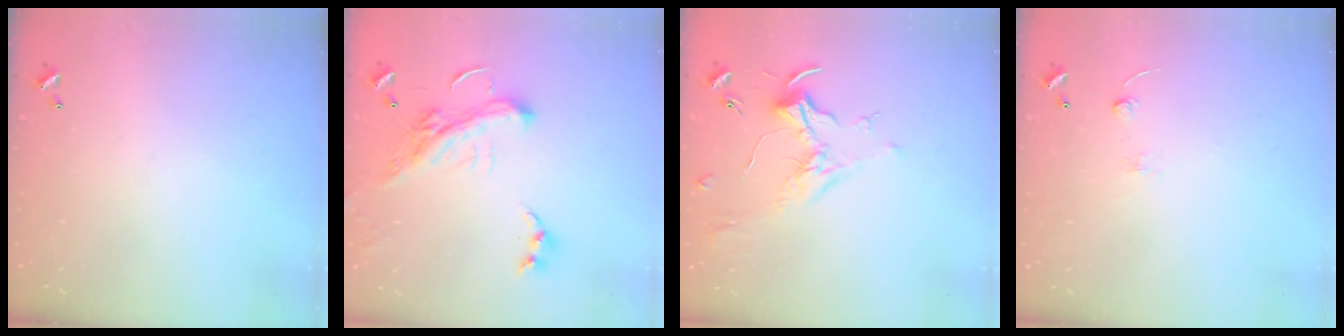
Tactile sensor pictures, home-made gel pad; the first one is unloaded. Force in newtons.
{"total": 5.4, "press": 5.2, "slide": 1.4}
{"total": 1.7, "press": 1.5, "slide": 0.8}
{"total": 2.5, "press": 2.4, "slide": 0.8}